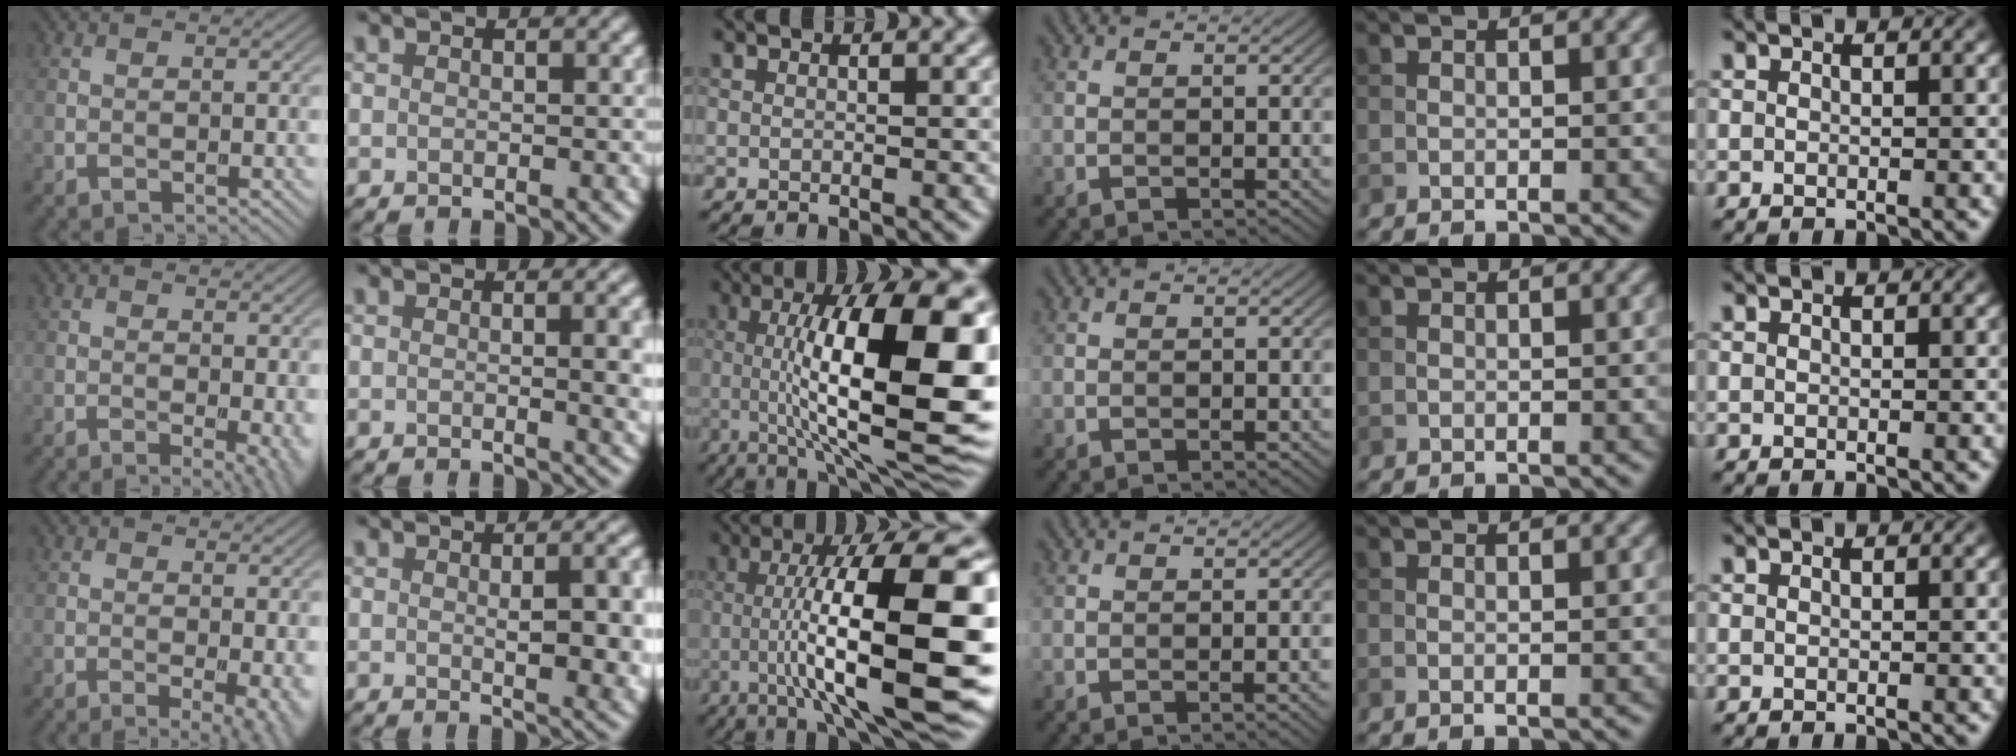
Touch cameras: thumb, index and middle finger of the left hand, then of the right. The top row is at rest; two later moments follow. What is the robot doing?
{"motion": "screw", "object": "dispenser bottle"}